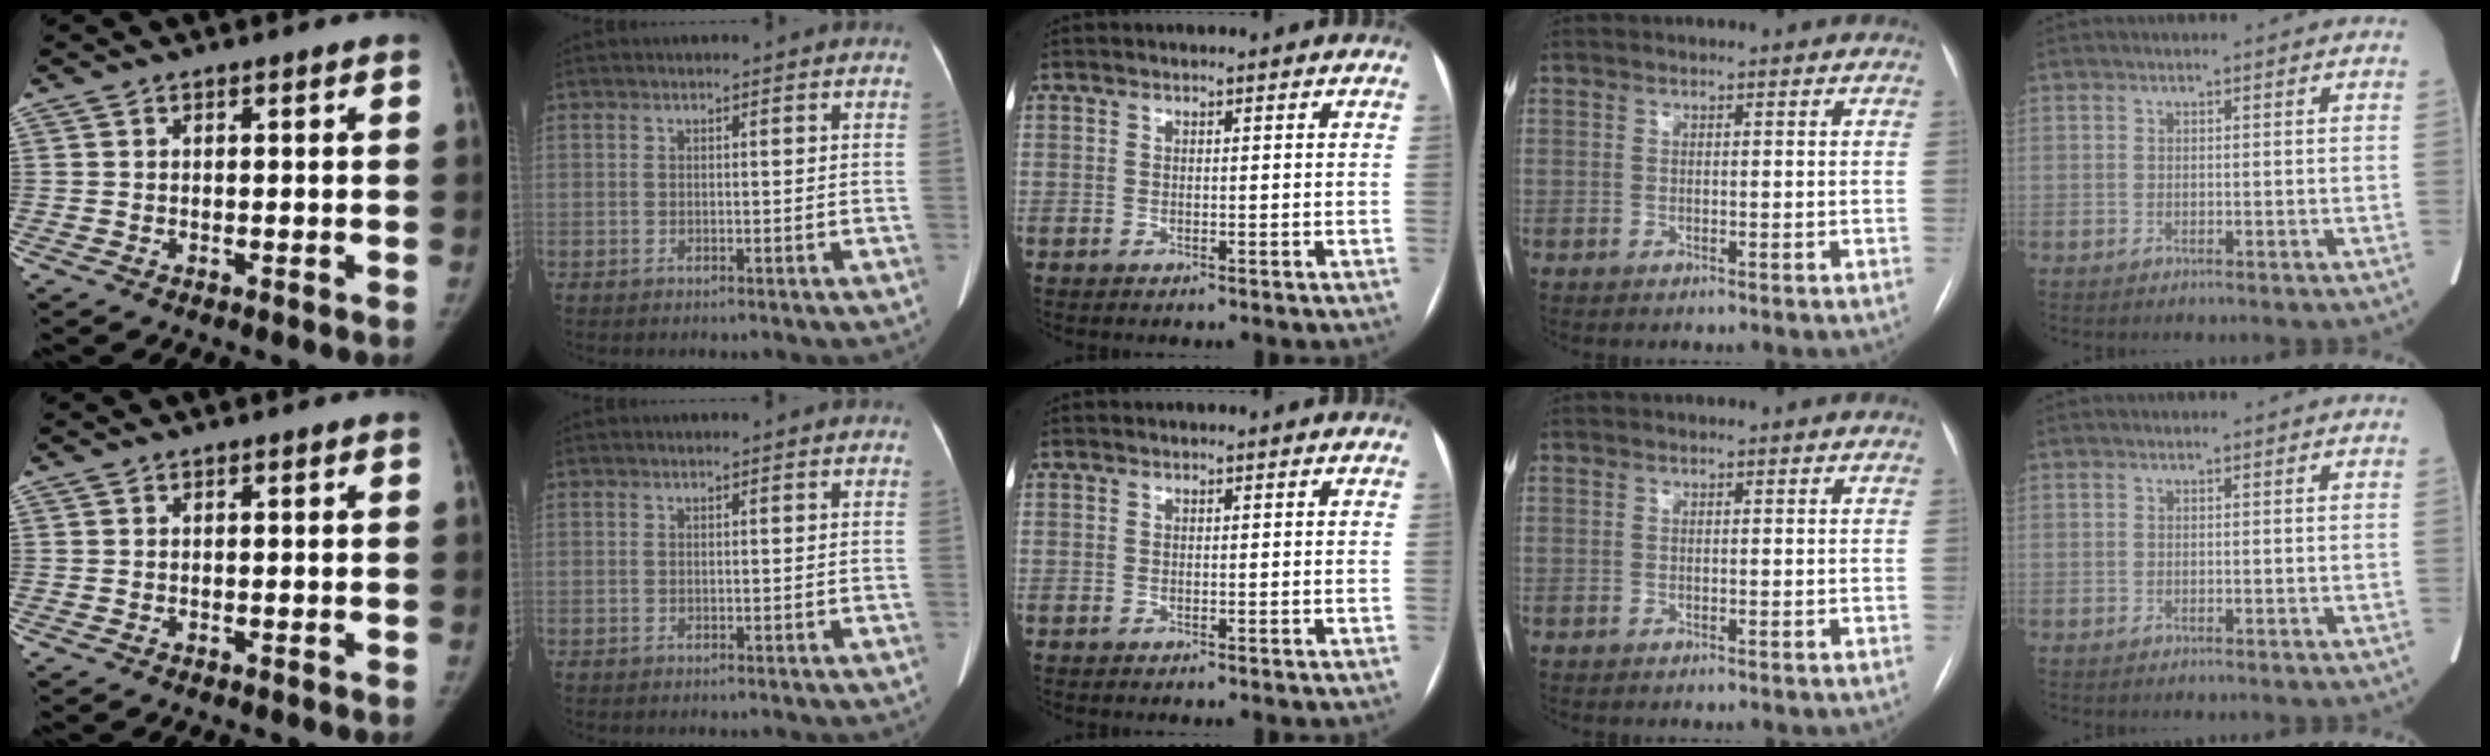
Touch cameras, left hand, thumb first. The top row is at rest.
{}